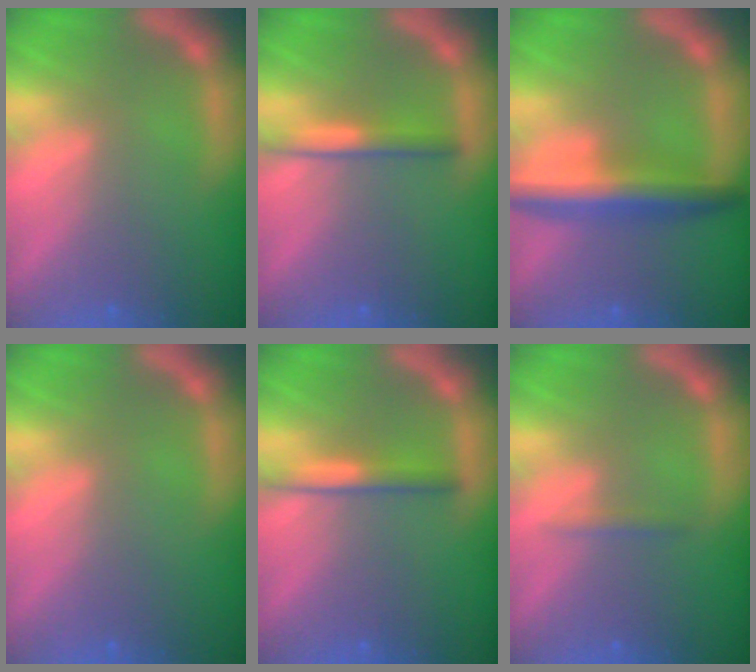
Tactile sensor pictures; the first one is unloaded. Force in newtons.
{"total": 2.4}
{"total": 5.5}
{"total": 0.0}
{"total": 2.4}
{"total": 0.9}